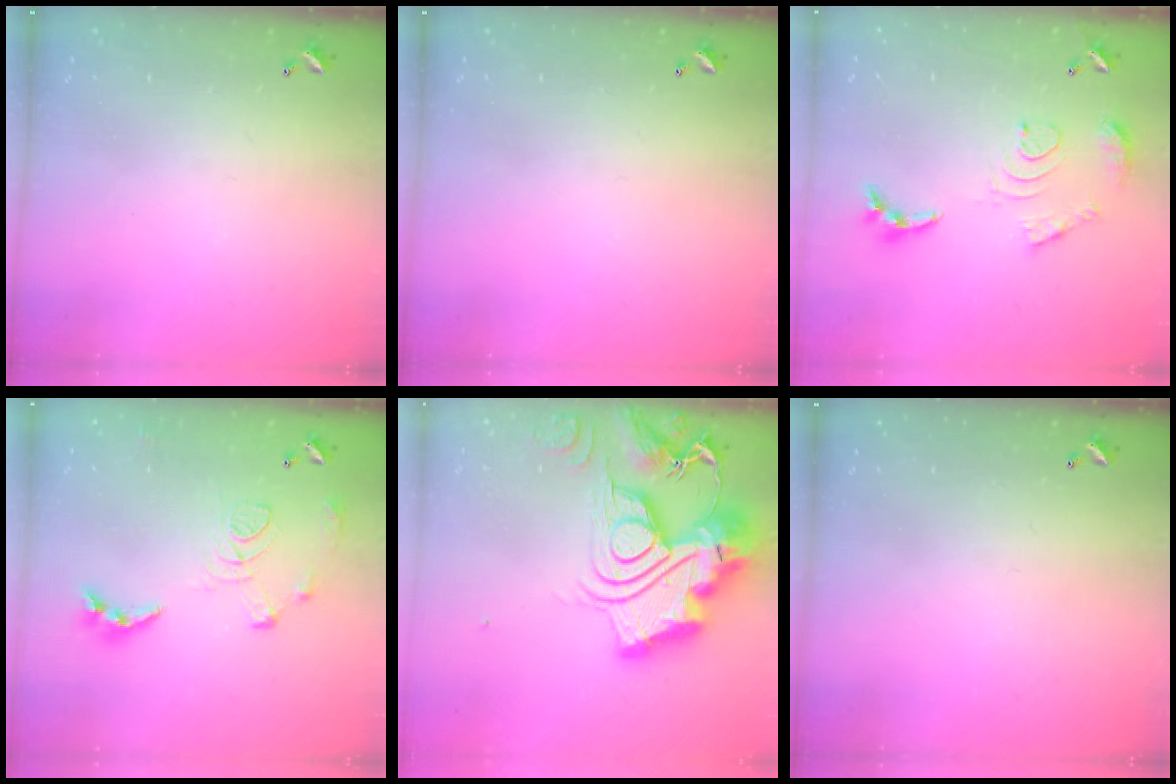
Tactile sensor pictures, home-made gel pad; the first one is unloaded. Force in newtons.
{"total": 0.0}
{"total": 12.6, "press": 12.5, "slide": 1.3}
{"total": 11.4, "press": 11.3, "slide": 1.0}
{"total": 0.6, "press": 0.6, "slide": 0.0}
{"total": 0.0}